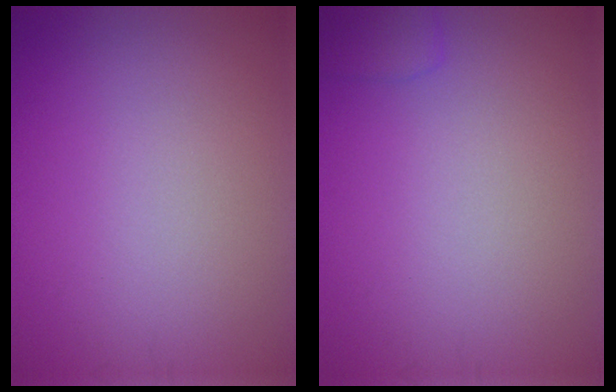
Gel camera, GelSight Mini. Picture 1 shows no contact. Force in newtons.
{"total": 1.5, "press": 1.5, "slide": 0.1}